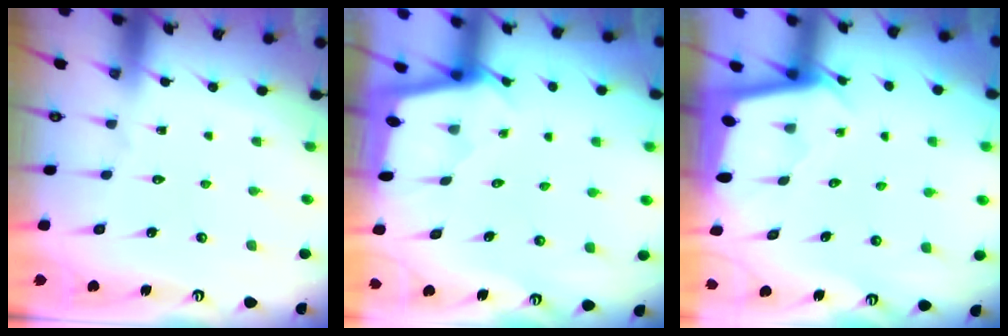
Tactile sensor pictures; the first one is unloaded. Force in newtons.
{"total": 1.9, "press": 1.9, "slide": 0.1}
{"total": 2.0, "press": 2.0, "slide": 0.2}